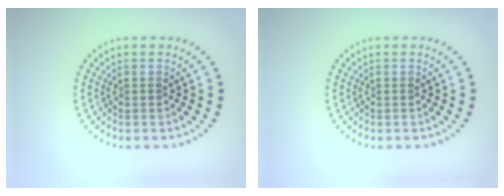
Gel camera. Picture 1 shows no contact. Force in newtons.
{"total": 0.0}